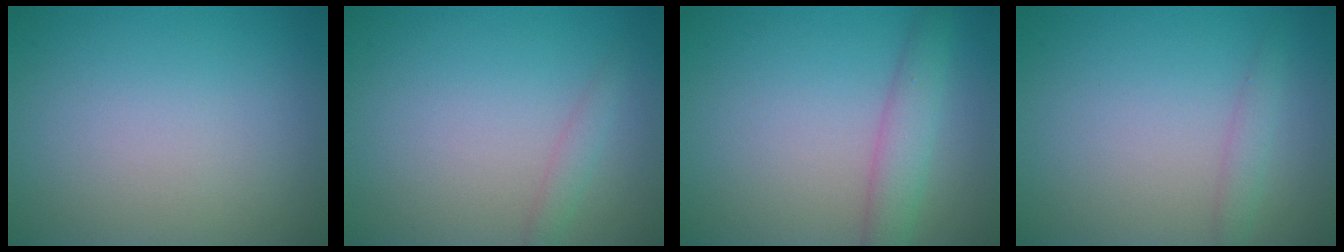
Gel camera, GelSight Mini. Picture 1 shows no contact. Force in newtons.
{"total": 1.2, "press": 1.2, "slide": 0.2}
{"total": 3.1, "press": 3.1, "slide": 0.1}
{"total": 1.4, "press": 1.4, "slide": 0.1}